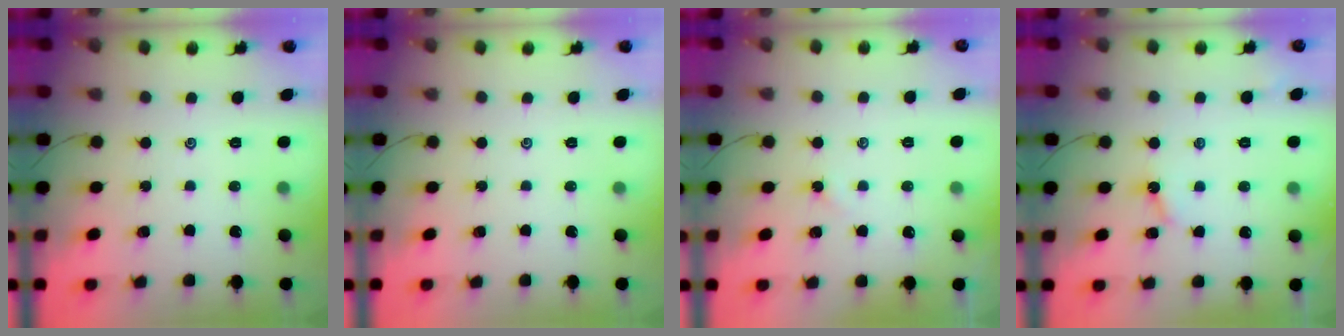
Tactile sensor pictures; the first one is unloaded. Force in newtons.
{"total": 0.0}
{"total": 1.7, "press": 1.6, "slide": 0.4}
{"total": 3.4, "press": 3.4, "slide": 0.3}